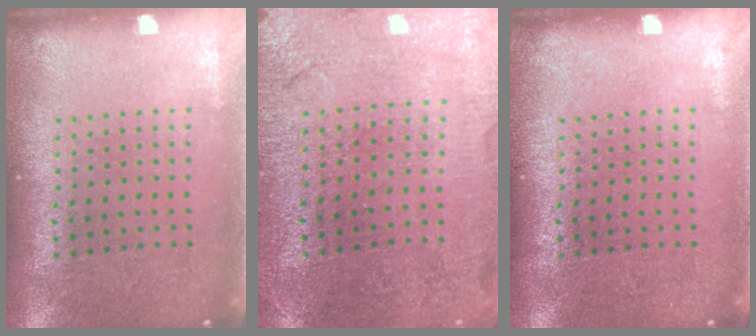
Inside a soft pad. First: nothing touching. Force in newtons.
{"total": 0.7, "press": 0.7, "slide": 0.1}
{"total": 0.0}